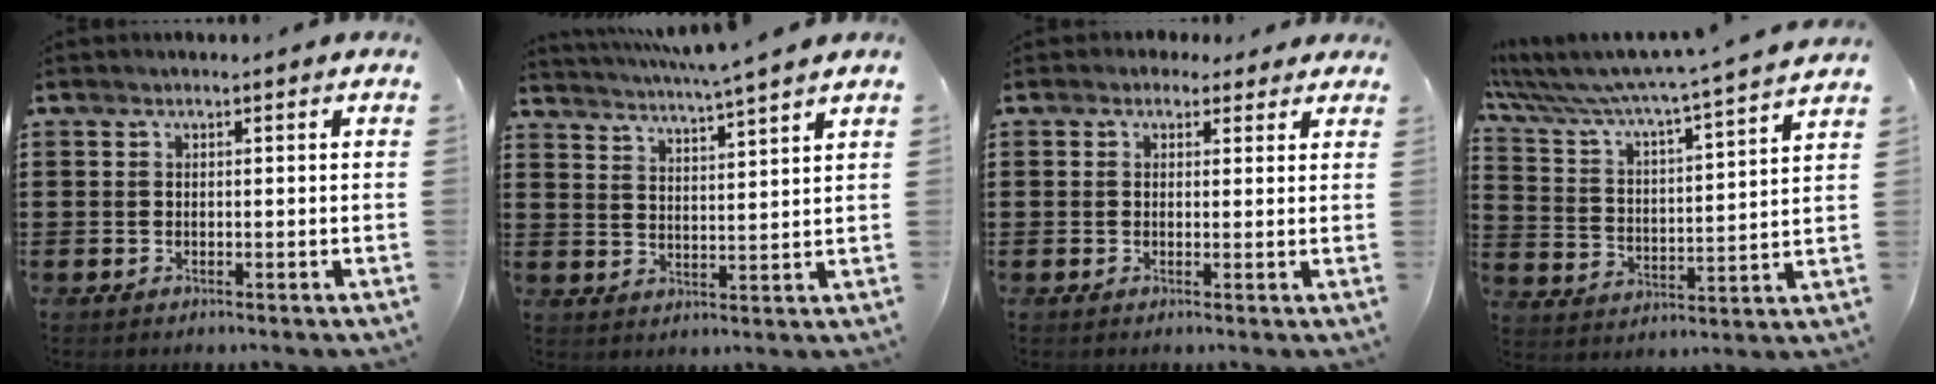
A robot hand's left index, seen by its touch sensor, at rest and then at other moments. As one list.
[{"total": 4.0, "force": [3.7, -1.2, 1.2], "torque": [-0.037, -0.030, 0.060]}, {"total": 1.9, "force": [1.1, 1.5, 0.3], "torque": [-0.012, 0.009, 0.020]}, {"total": 5.7, "force": [5.4, -0.3, 1.9], "torque": [-0.067, -0.051, 0.082]}]